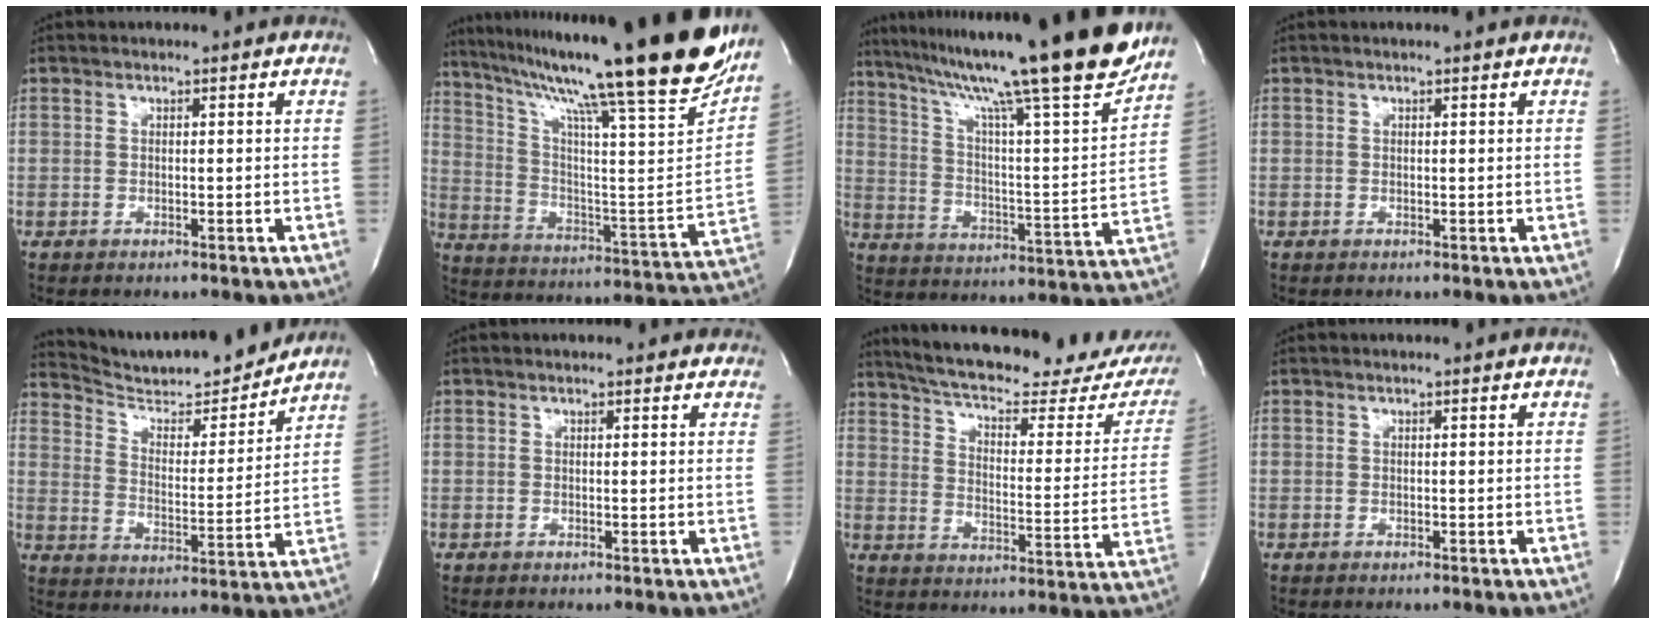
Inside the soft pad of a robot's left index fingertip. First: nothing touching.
{"total": 32.2, "force": [24.6, 0.6, 20.7], "torque": [-0.321, -0.065, 0.352]}
{"total": 25.5, "force": [20.5, -0.8, 15.0], "torque": [-0.249, -0.035, 0.301]}
{"total": 0.0}
{"total": 15.3, "force": [14.6, 1.2, 4.2], "torque": [-0.073, -0.017, 0.229]}
{"total": 2.7, "force": [2.3, 1.1, 1.0], "torque": [-0.013, 0.008, 0.015]}
{"total": 26.0, "force": [22.6, 5.1, 11.8], "torque": [-0.183, -0.044, 0.282]}
{"total": 0.0}